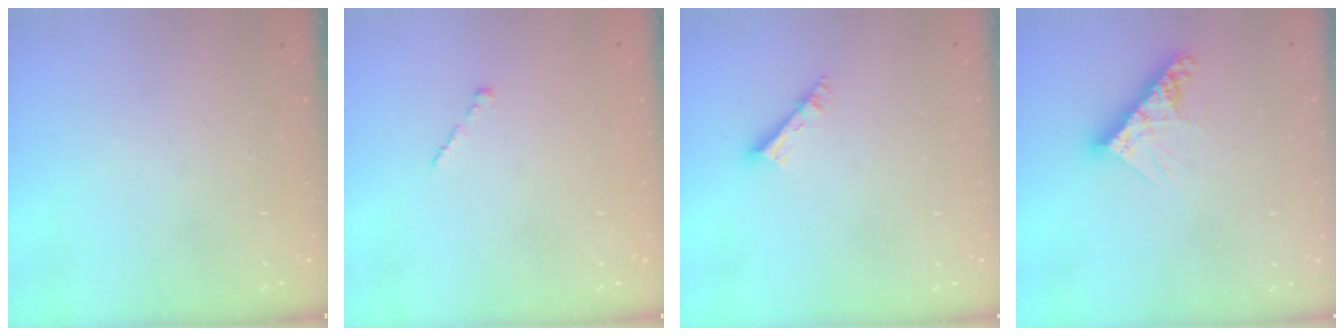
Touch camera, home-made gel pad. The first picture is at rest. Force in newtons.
{"total": 1.0, "press": 0.8, "slide": 0.5}
{"total": 4.1, "press": 4.1, "slide": 0.2}
{"total": 9.6, "press": 9.6, "slide": 0.7}